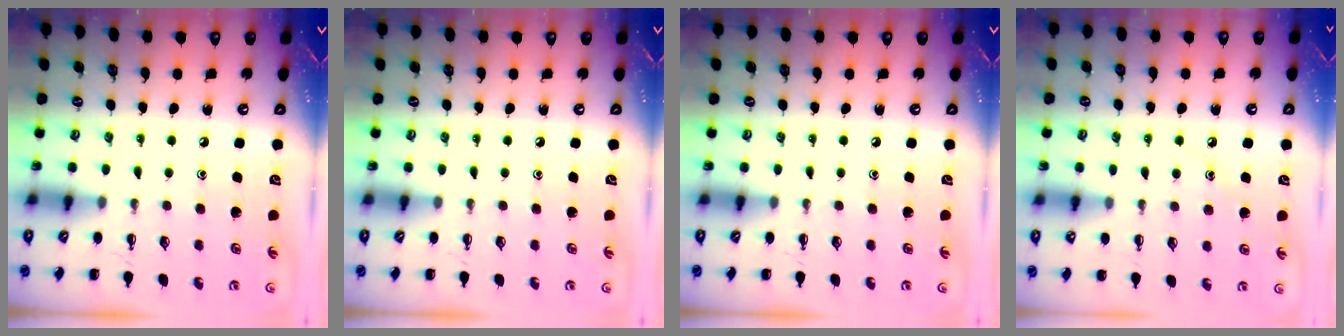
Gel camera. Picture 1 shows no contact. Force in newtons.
{"total": 0.0}
{"total": 0.0}
{"total": 8.4, "press": 8.2, "slide": 1.9}